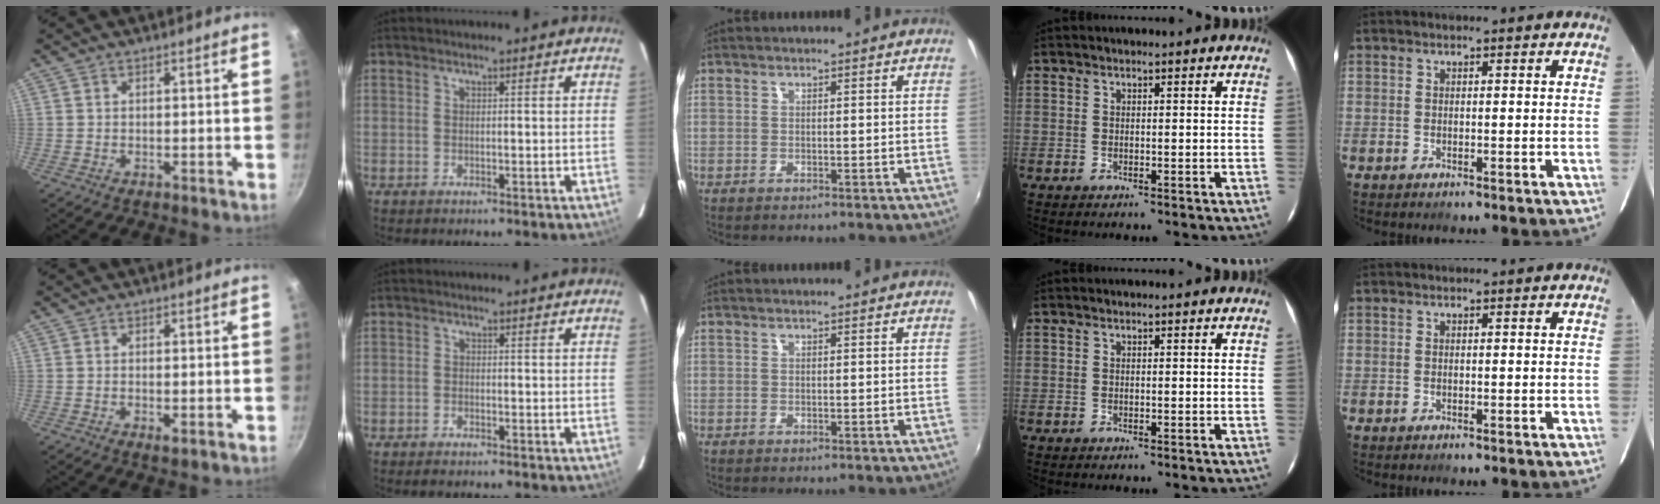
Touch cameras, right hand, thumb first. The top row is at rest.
{"thumb": {"total": 1.0, "force": [-0.1, 0.5, 0.9], "torque": [-0.018, -0.004, -0.002]}, "index": {"total": 1.6, "force": [-1.4, 0.6, 0.5], "torque": [-0.018, 0.000, -0.027]}}